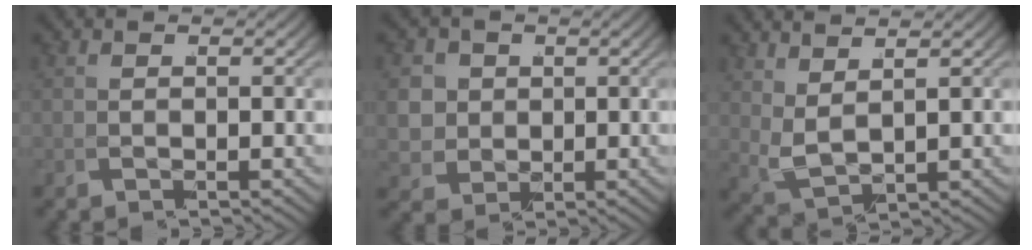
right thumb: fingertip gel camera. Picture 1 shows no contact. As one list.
[{"total": 6.0, "force": [0.8, 5.3, 2.7], "torque": [-0.077, -0.032, 0.032]}, {"total": 3.8, "force": [2.6, 1.5, 2.4], "torque": [-0.052, -0.007, 0.065]}]